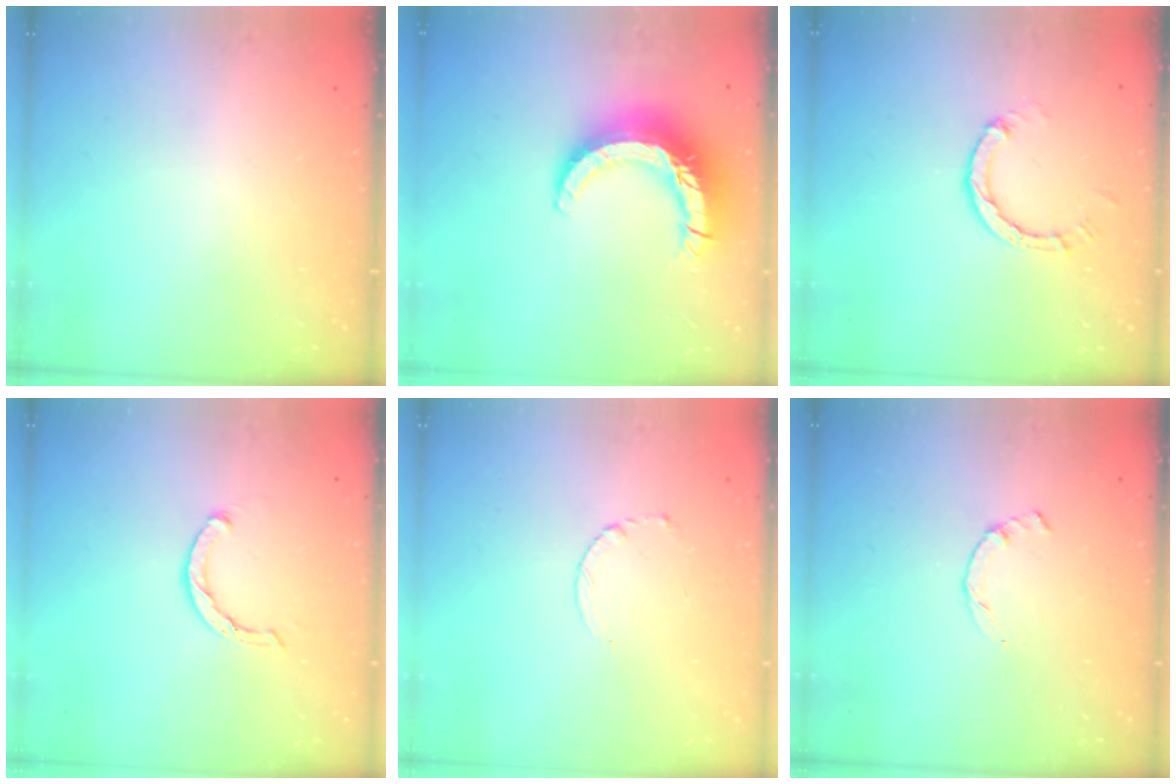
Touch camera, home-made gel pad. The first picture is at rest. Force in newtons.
{"total": 13.9, "press": 13.8, "slide": 1.4}
{"total": 3.0, "press": 3.0, "slide": 0.3}
{"total": 3.3, "press": 3.3, "slide": 0.3}
{"total": 2.5, "press": 2.5, "slide": 0.3}
{"total": 0.8, "press": 0.7, "slide": 0.2}